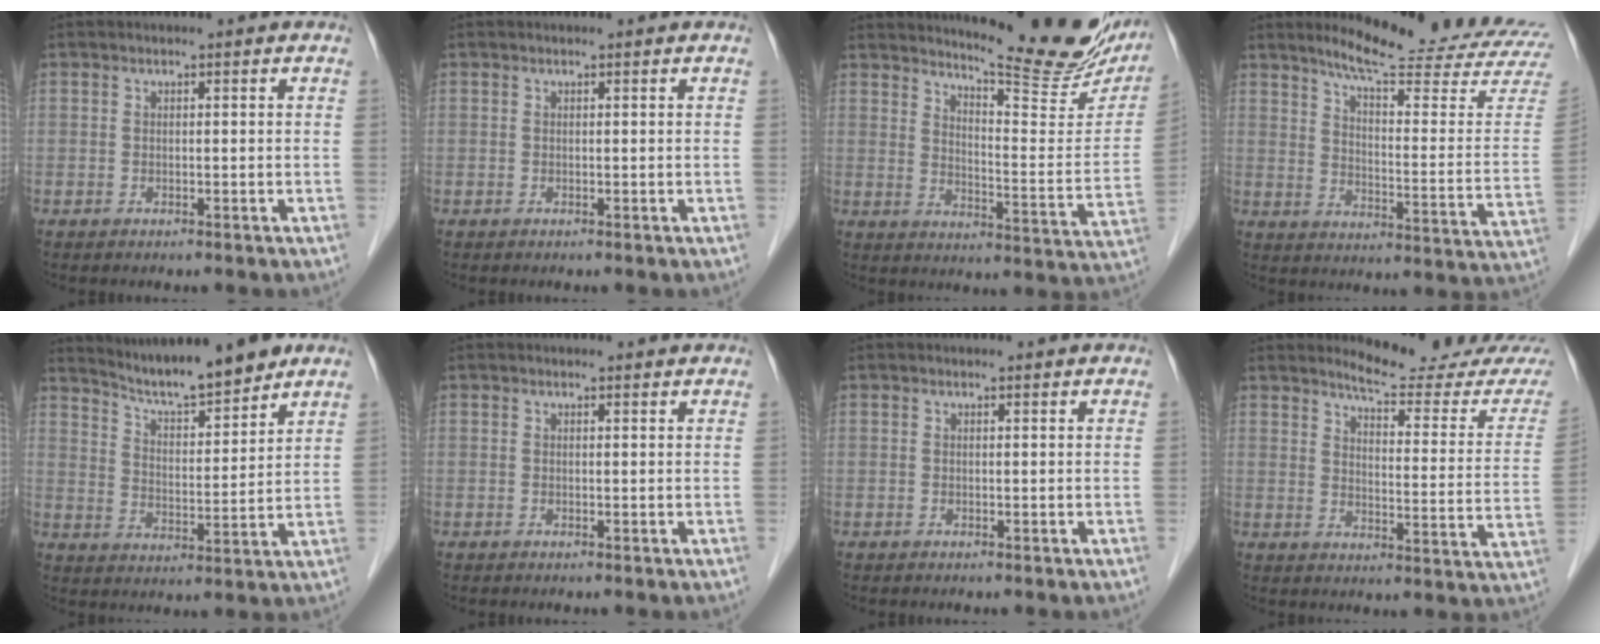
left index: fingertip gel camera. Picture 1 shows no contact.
{"total": 0.6, "force": [0.6, 0.1, 0.1], "torque": [-0.006, 0.006, 0.007]}
{"total": 19.7, "force": [17.2, 2.5, 9.3], "torque": [-0.126, -0.069, 0.214]}
{"total": 21.0, "force": [19.2, -0.1, 8.5], "torque": [-0.128, -0.098, 0.239]}
{"total": 11.9, "force": [10.7, 0.6, 5.2], "torque": [-0.087, 0.004, 0.176]}
{"total": 1.9, "force": [1.8, 0.3, 0.2], "torque": [-0.011, 0.001, 0.020]}
{"total": 1.5, "force": [1.5, 0.2, 0.2], "torque": [-0.010, 0.003, 0.017]}
{"total": 15.0, "force": [14.7, -0.1, 3.3], "torque": [-0.040, -0.099, 0.167]}